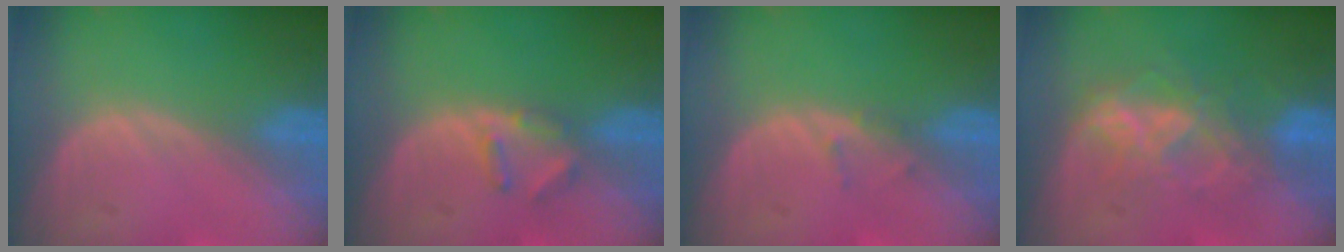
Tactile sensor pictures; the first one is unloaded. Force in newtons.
{"total": 2.8, "press": 2.7, "slide": 0.4}
{"total": 1.1, "press": 0.8, "slide": 0.7}
{"total": 6.6, "press": 6.5, "slide": 1.3}